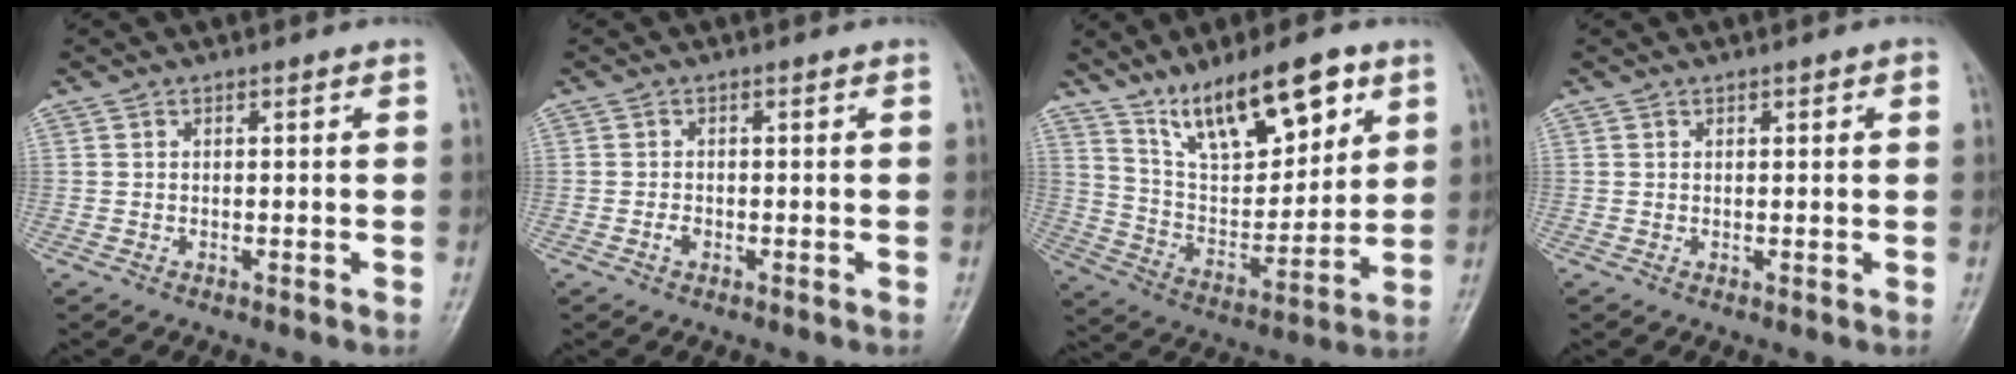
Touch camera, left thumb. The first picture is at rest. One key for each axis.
{"total": 1.2, "fx": -0.5, "fy": 0.8, "fz": 0.7, "tx": -0.013, "ty": 0.001, "tz": -0.011}
{"total": 17.4, "fx": 10.8, "fy": 6.6, "fz": 12.0, "tx": -0.159, "ty": -0.050, "tz": 0.201}
{"total": 1.3, "fx": 0.5, "fy": 0.5, "fz": 1.0, "tx": -0.010, "ty": 0.001, "tz": 0.007}